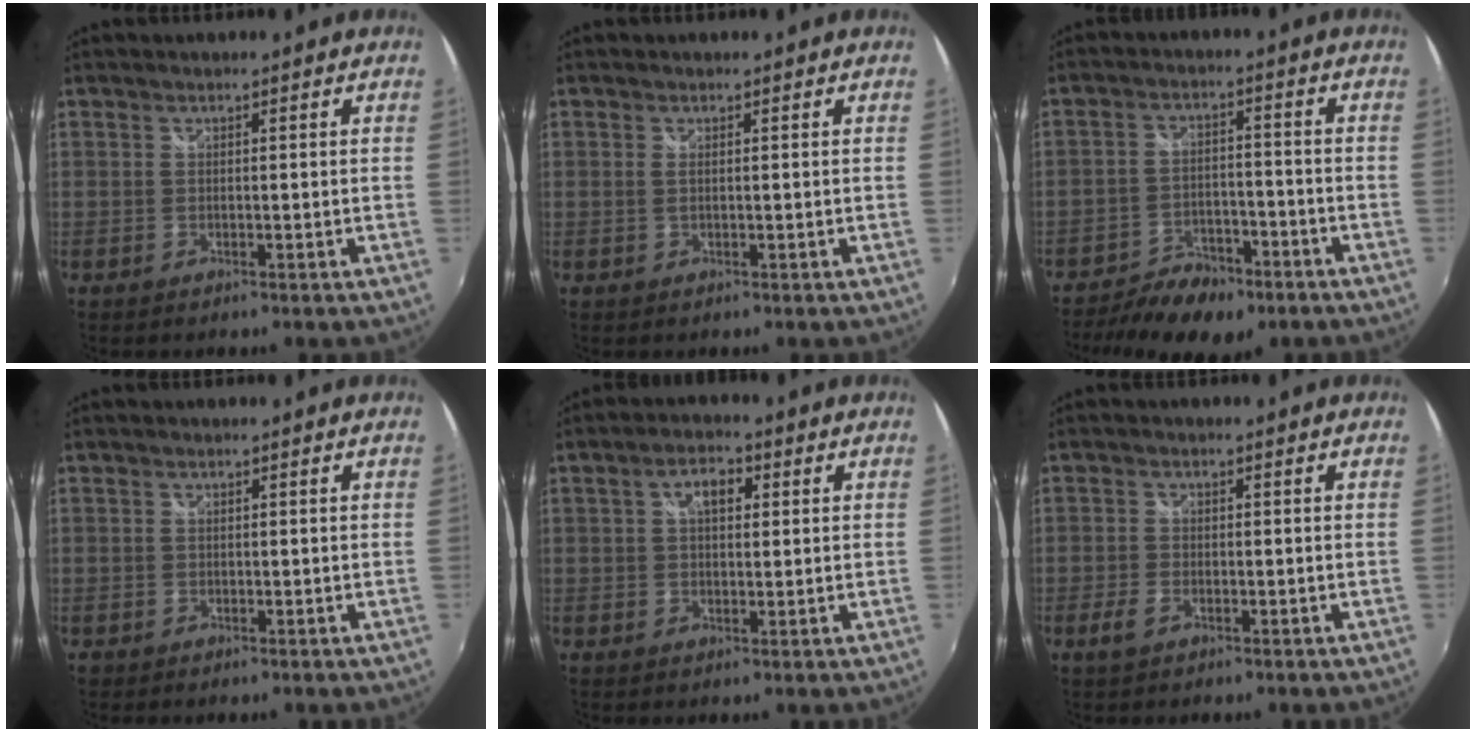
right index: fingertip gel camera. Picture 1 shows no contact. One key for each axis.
{"total": 0.6, "fx": 0.0, "fy": 0.1, "fz": 0.5, "tx": -0.013, "ty": 0.001, "tz": -0.001}
{"total": 13.3, "fx": -9.6, "fy": 6.3, "fz": 6.7, "tx": -0.155, "ty": -0.013, "tz": -0.149}
{"total": 0.8, "fx": -0.3, "fy": 0.8, "fz": 0.0, "tx": -0.004, "ty": 0.000, "tz": -0.003}
{"total": 4.6, "fx": 1.4, "fy": 2.6, "fz": 3.6, "tx": -0.058, "ty": 0.014, "tz": 0.022}
{"total": 2.7, "fx": -1.5, "fy": 1.4, "fz": 1.7, "tx": -0.039, "ty": -0.003, "tz": -0.028}